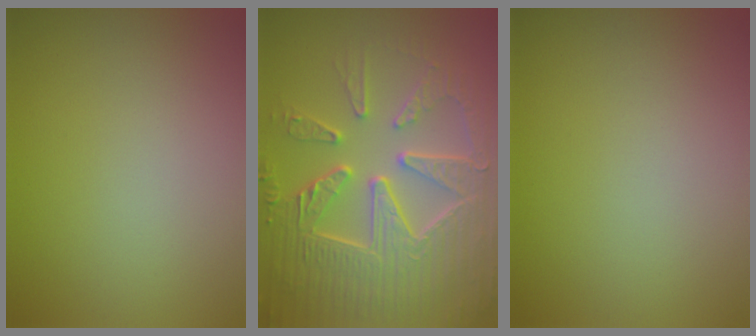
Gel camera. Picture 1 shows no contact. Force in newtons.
{"total": 9.7, "press": 6.7, "slide": 7.1}
{"total": 0.0}